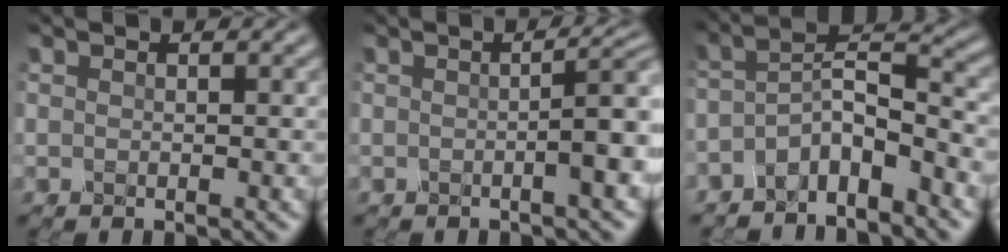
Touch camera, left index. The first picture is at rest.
{"total": 5.3, "force": [-0.3, 1.6, 5.0], "torque": [-0.044, 0.012, -0.009]}
{"total": 4.9, "force": [-3.4, 1.2, 3.2], "torque": [-0.057, 0.008, -0.071]}